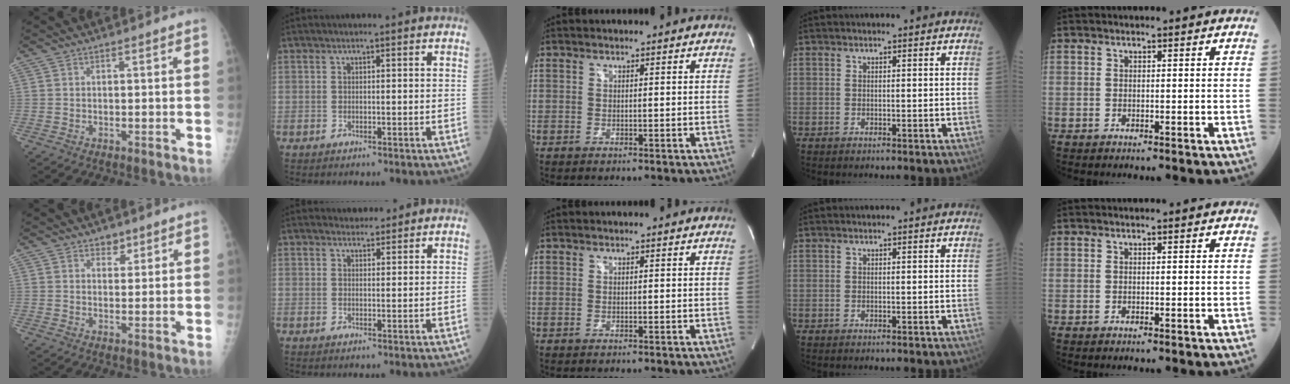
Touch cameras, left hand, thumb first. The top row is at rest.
{"thumb": {"total": 2.4, "force": [1.6, 1.6, 0.8], "torque": [0.009, -0.009, 0.022]}, "index": {"total": 2.1, "force": [1.9, 0.8, 0.0], "torque": [-0.001, 0.005, 0.028]}}